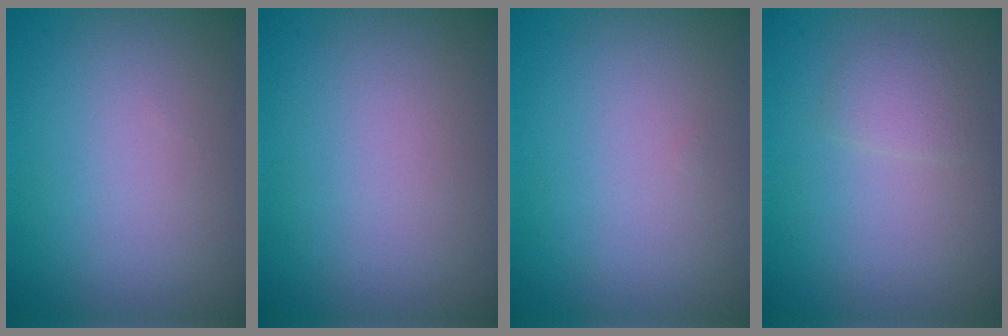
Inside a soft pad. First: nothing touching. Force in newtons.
{"total": 0.0}
{"total": 0.0}
{"total": 1.3, "press": 1.3, "slide": 0.0}